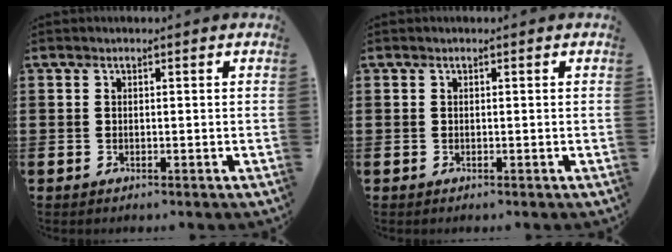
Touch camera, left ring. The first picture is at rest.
{"total": 0.0}